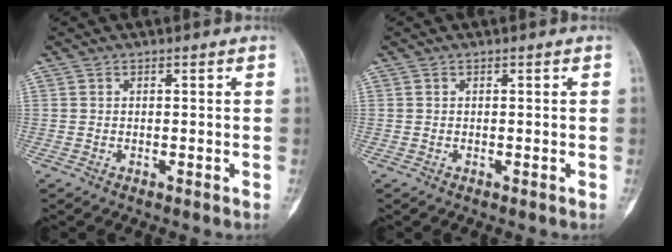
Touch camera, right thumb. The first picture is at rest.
{"total": 0.0}